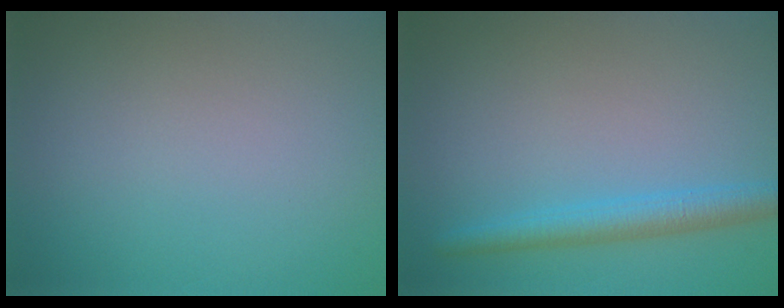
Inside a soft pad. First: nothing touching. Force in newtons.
{"total": 3.0, "press": 3.0, "slide": 0.2}